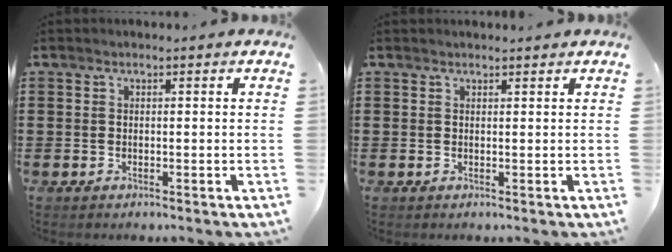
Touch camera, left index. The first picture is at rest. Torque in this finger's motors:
{"motor_torque": [0.19, -0.33, 0.07, 0.00]}